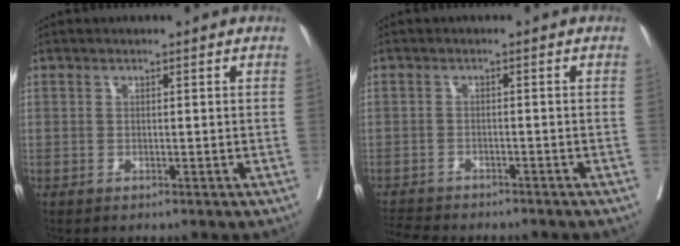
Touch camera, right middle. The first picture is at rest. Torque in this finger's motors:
{"motor_torque": [0.66, -0.64, 0.12, 0.03]}